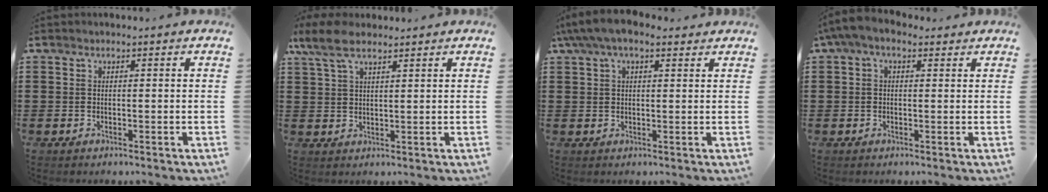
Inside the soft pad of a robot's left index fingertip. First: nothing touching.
{"total": 6.2, "force": [4.2, 2.1, 4.0], "torque": [-0.094, -0.001, 0.077]}
{"total": 5.6, "force": [3.5, 2.2, 3.8], "torque": [-0.081, 0.007, 0.063]}
{"total": 4.0, "force": [1.8, 1.9, 3.1], "torque": [-0.063, 0.007, 0.032]}